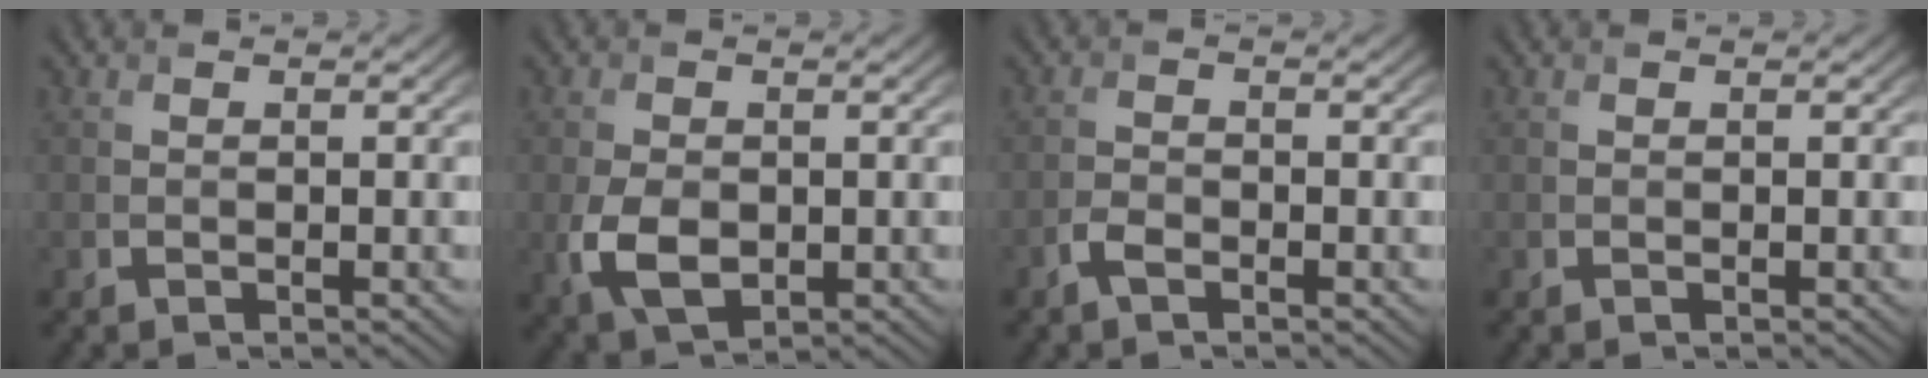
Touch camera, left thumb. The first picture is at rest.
{"total": 5.1, "force": [-0.9, 3.5, 3.7], "torque": [-0.091, -0.015, -0.013]}
{"total": 1.8, "force": [-1.3, 0.8, 1.1], "torque": [-0.023, 0.001, -0.029]}
{"total": 0.0}